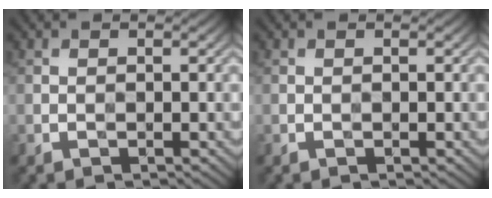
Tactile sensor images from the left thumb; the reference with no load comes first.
{"total": 0.0}